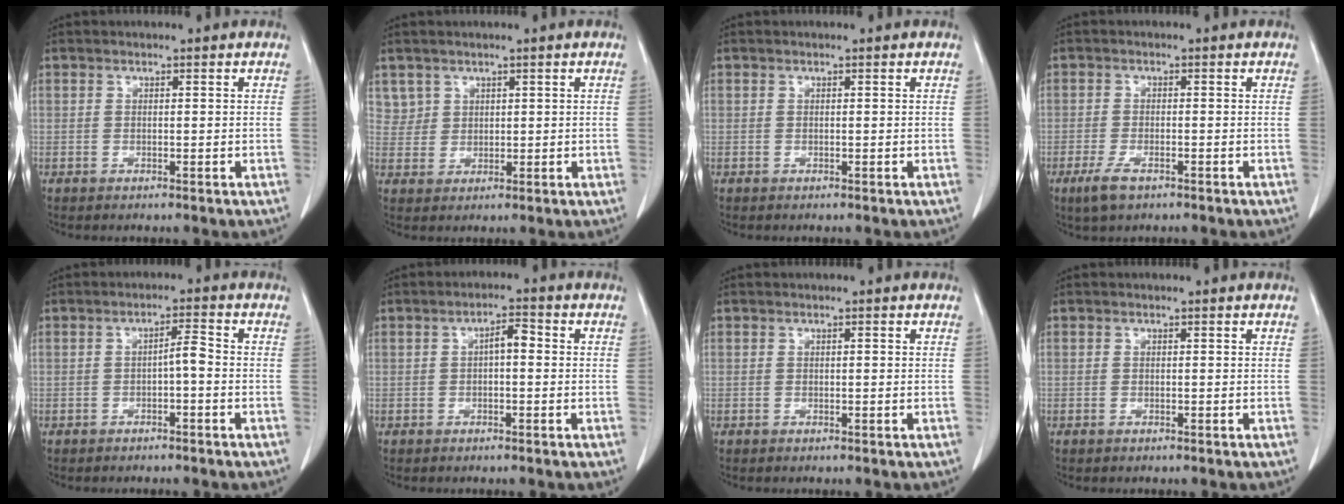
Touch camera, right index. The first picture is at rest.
{"total": 3.1, "force": [1.8, 2.5, -0.3], "torque": [0.021, 0.004, 0.032]}
{"total": 0.0}
{"total": 3.7, "force": [-2.3, 1.2, 2.7], "torque": [-0.060, -0.005, -0.039]}
{"total": 2.6, "force": [-0.7, 0.4, 2.4], "torque": [-0.037, 0.006, -0.013]}
{"total": 3.5, "force": [0.2, 0.5, 3.5], "torque": [-0.060, 0.010, 0.003]}
{"total": 0.0}
{"total": 0.0}